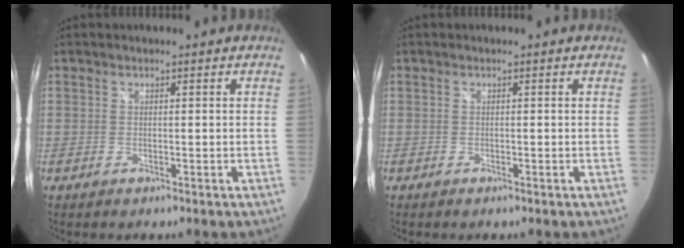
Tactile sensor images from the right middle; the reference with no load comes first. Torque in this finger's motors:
{"motor_torque": [-0.09, 0.06, -0.03, 0.00]}